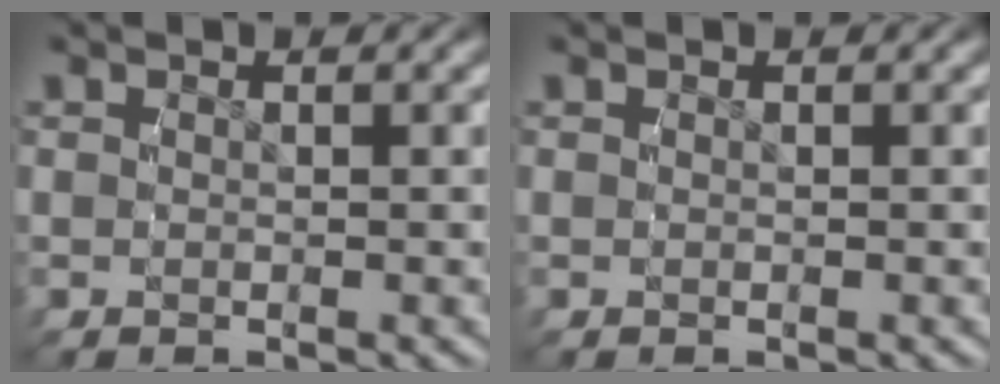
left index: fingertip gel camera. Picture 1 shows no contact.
{"total": 0.0}